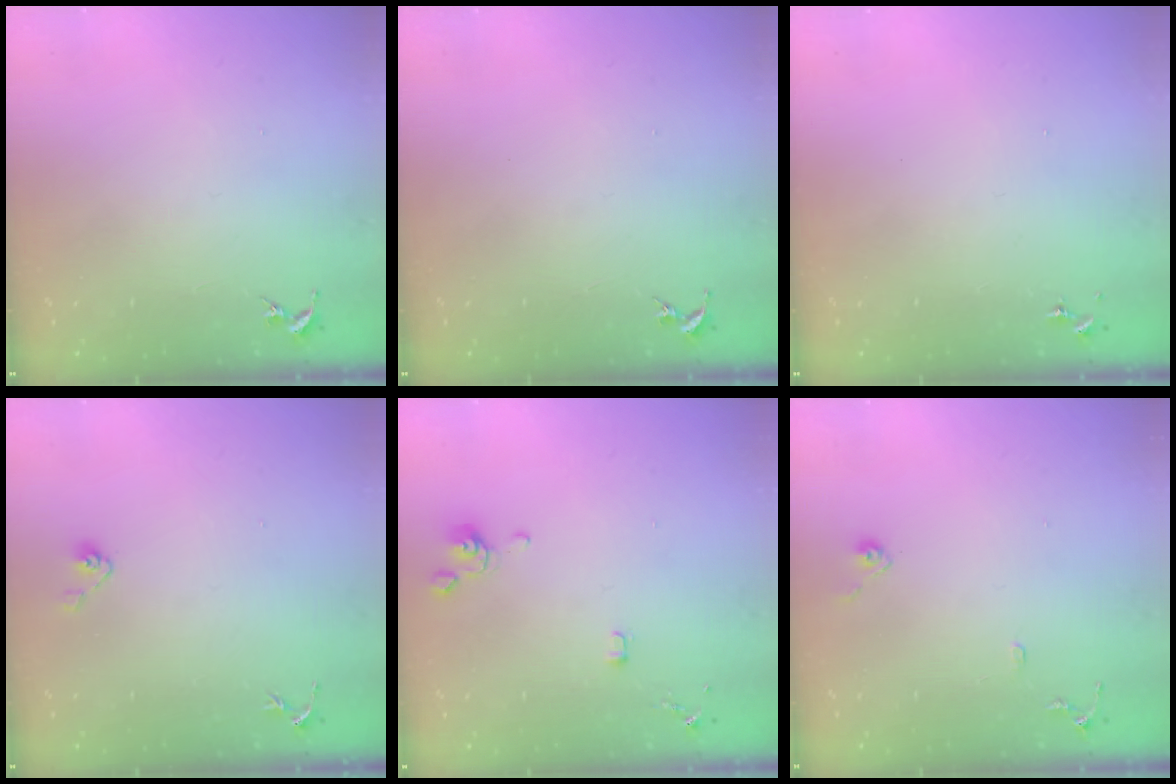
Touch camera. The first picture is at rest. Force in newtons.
{"total": 0.0}
{"total": 0.0}
{"total": 4.1, "press": 3.9, "slide": 1.2}
{"total": 4.0, "press": 4.0, "slide": 0.8}
{"total": 8.0, "press": 8.0, "slide": 0.8}